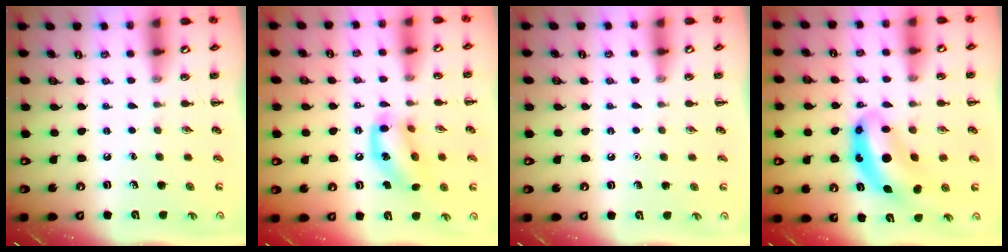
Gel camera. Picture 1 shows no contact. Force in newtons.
{"total": 14.4, "press": 14.1, "slide": 2.5}
{"total": 1.6, "press": 1.6, "slide": 0.1}
{"total": 9.9, "press": 9.7, "slide": 2.0}